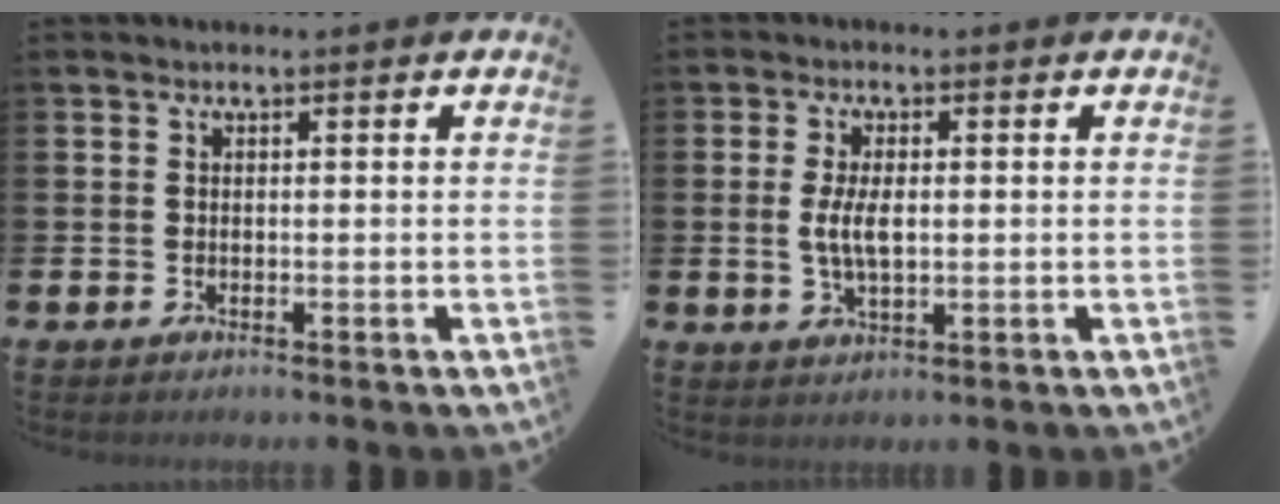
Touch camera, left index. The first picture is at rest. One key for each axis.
{"total": 4.5, "fx": 0.3, "fy": 1.9, "fz": 4.0, "tx": -0.081, "ty": 0.002, "tz": 0.000}